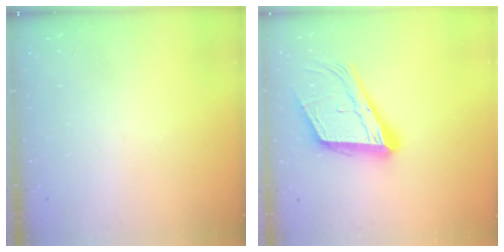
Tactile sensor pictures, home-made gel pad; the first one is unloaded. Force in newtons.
{"total": 18.7, "press": 18.4, "slide": 3.0}